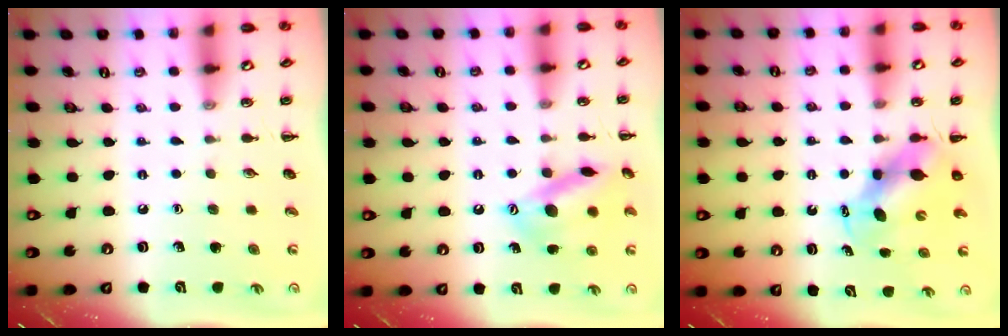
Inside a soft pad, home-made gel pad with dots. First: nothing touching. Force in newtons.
{"total": 15.1, "press": 15.0, "slide": 1.6}
{"total": 5.8, "press": 5.8, "slide": 0.9}